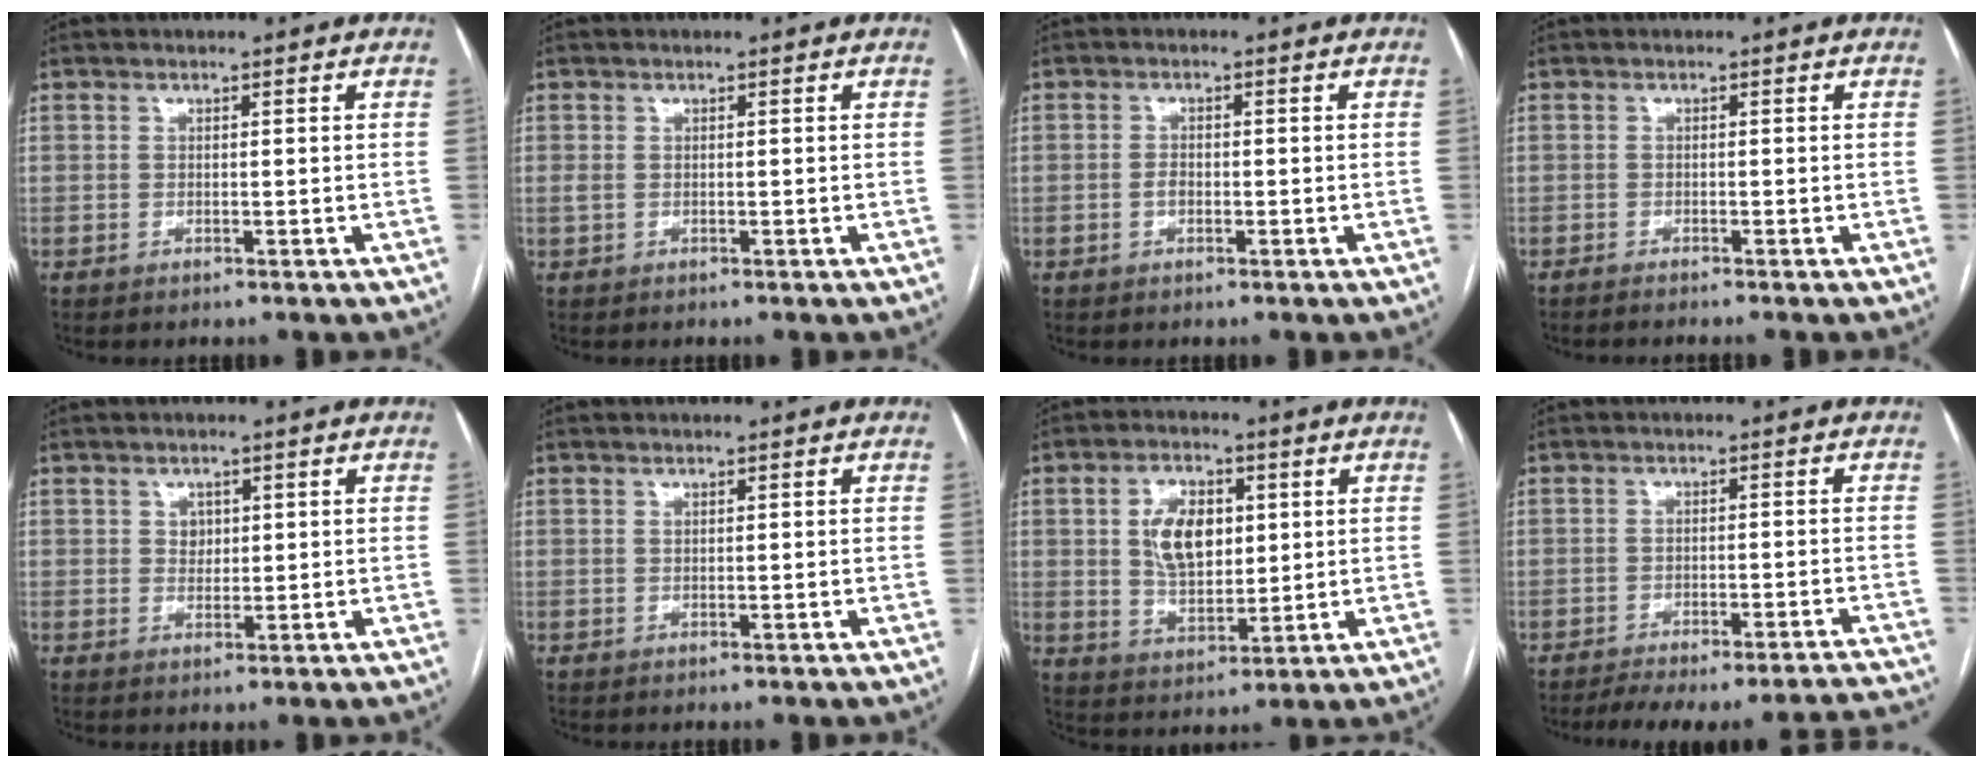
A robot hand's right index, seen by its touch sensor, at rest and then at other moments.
{"total": 0.6, "force": [0.0, 0.4, 0.4], "torque": [-0.012, 0.000, 0.000]}
{"total": 1.5, "force": [-0.4, 0.8, 1.1], "torque": [-0.019, 0.003, -0.006]}
{"total": 2.6, "force": [-2.2, -0.1, 1.2], "torque": [-0.014, 0.000, -0.028]}
{"total": 2.1, "force": [0.7, 1.7, 0.9], "torque": [-0.014, 0.000, 0.012]}
{"total": 0.0}
{"total": 8.9, "force": [2.1, 5.2, 6.9], "torque": [-0.131, 0.010, 0.045]}
{"total": 14.7, "force": [-14.0, 0.9, 4.4], "torque": [-0.037, 0.010, -0.175]}